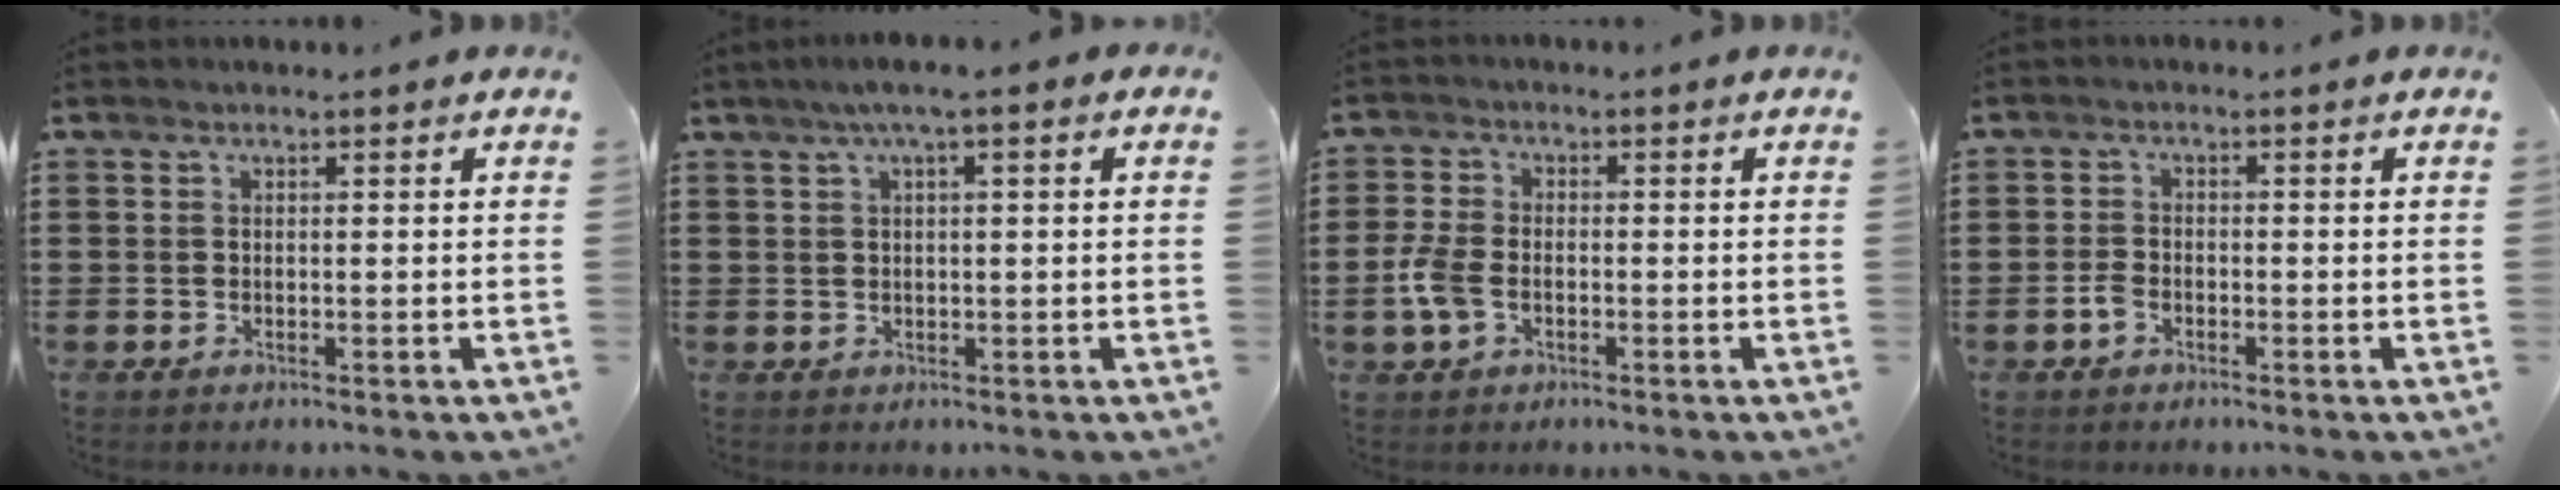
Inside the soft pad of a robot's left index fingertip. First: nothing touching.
{"total": 2.4, "force": [0.6, 0.1, 2.3], "torque": [-0.043, 0.001, 0.009]}
{"total": 4.9, "force": [-1.3, 2.9, 3.7], "torque": [-0.101, -0.005, -0.031]}
{"total": 1.9, "force": [-1.1, 1.1, 1.1], "torque": [-0.032, 0.000, -0.024]}